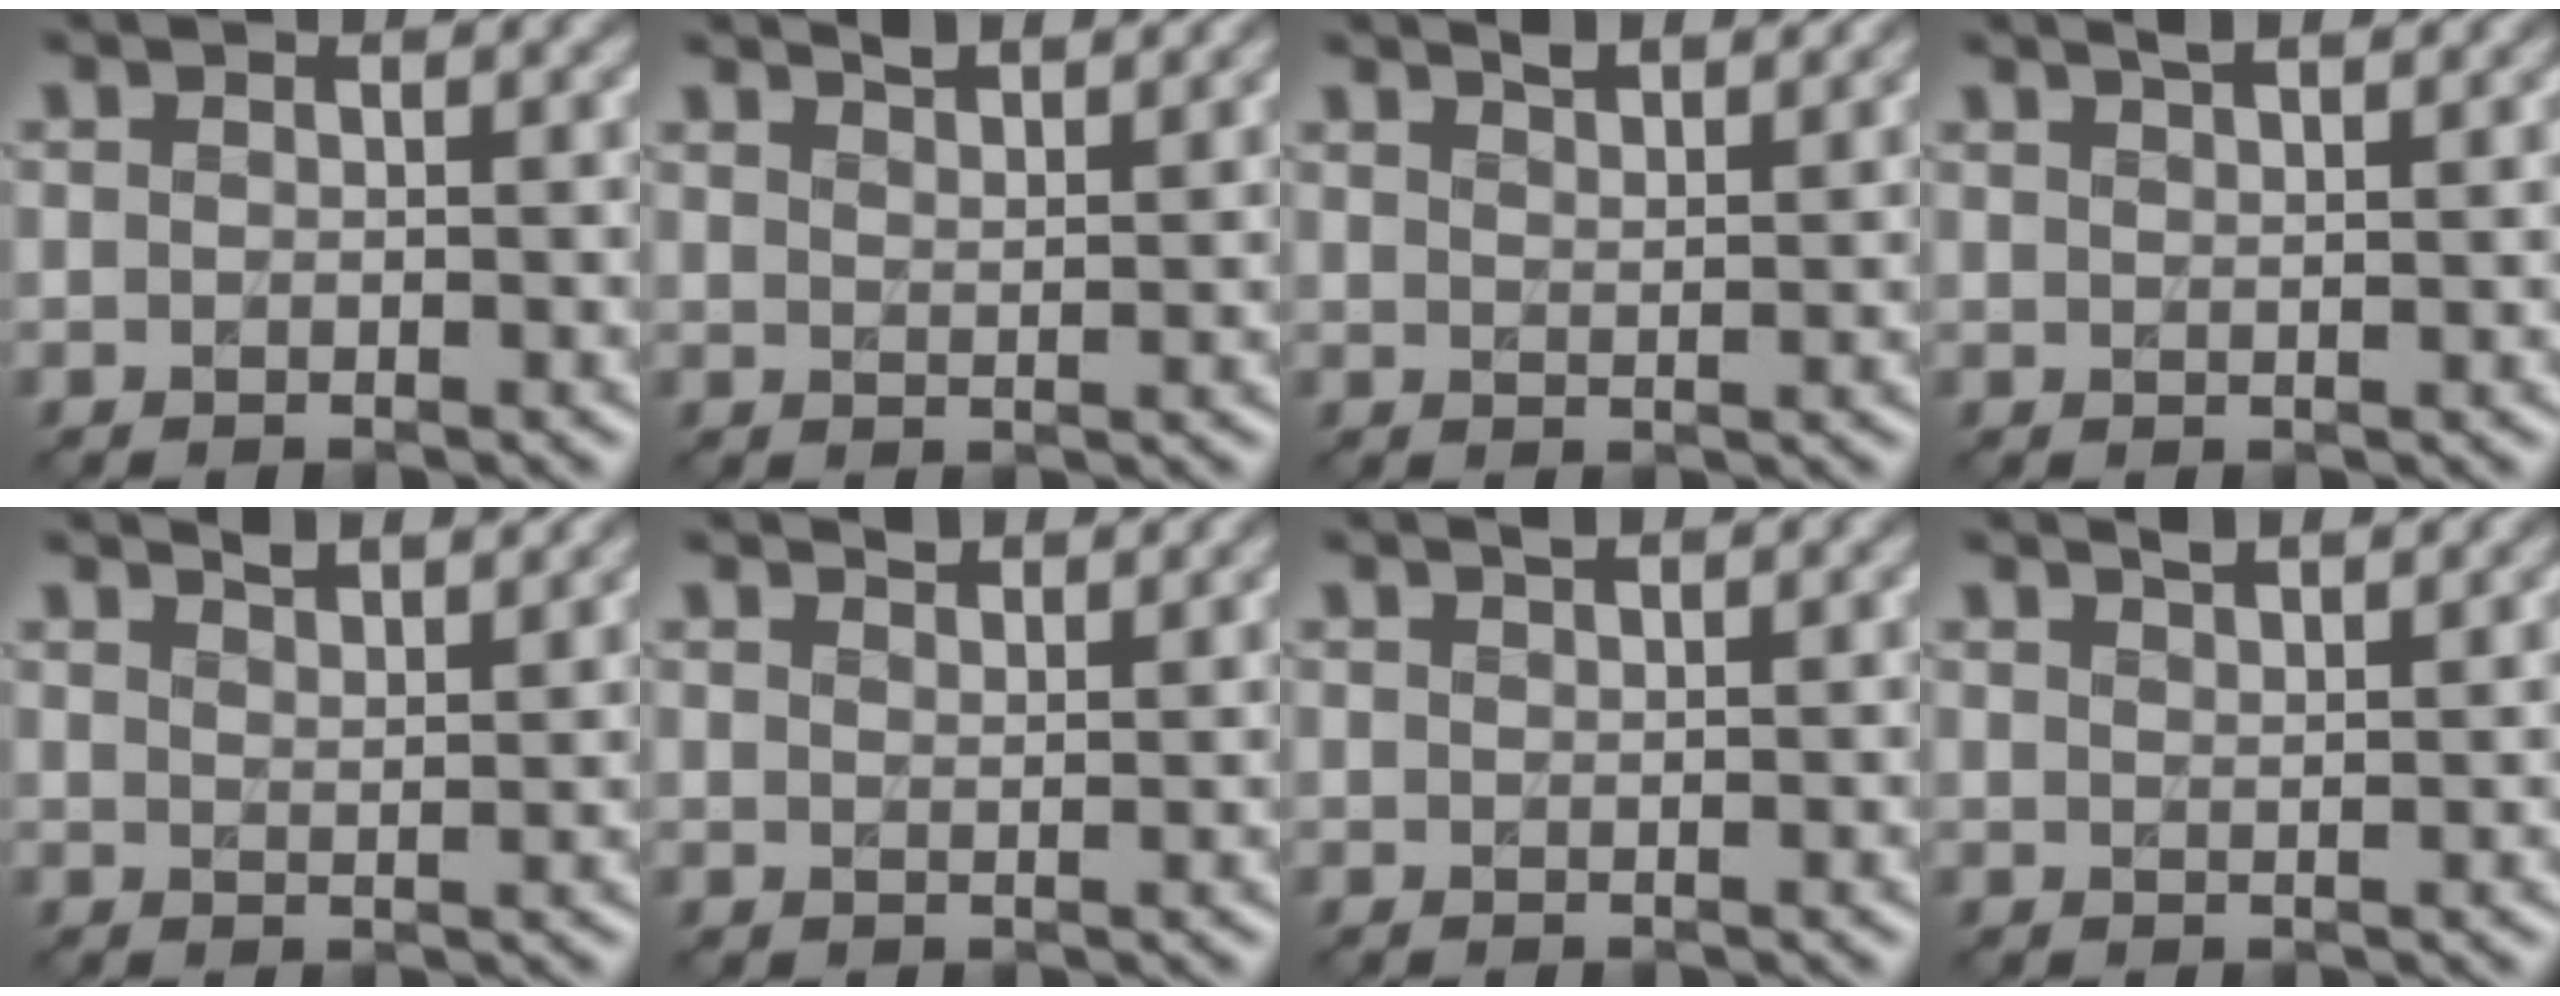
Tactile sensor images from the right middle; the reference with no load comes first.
{"total": 3.2, "force": [2.8, 0.7, 1.4], "torque": [-0.003, 0.010, 0.027]}
{"total": 3.1, "force": [2.6, 0.7, 1.4], "torque": [-0.006, 0.009, 0.028]}
{"total": 3.3, "force": [2.5, 1.1, 1.8], "torque": [0.001, 0.018, 0.010]}
{"total": 3.5, "force": [3.0, 0.8, 1.6], "torque": [-0.004, 0.009, 0.028]}
{"total": 2.2, "force": [2.1, 0.3, 0.7], "torque": [-0.008, -0.001, 0.032]}
{"total": 1.6, "force": [1.3, 0.4, 0.8], "torque": [-0.003, 0.004, 0.011]}
{"total": 2.6, "force": [2.1, 0.7, 1.3], "torque": [-0.002, 0.011, 0.020]}